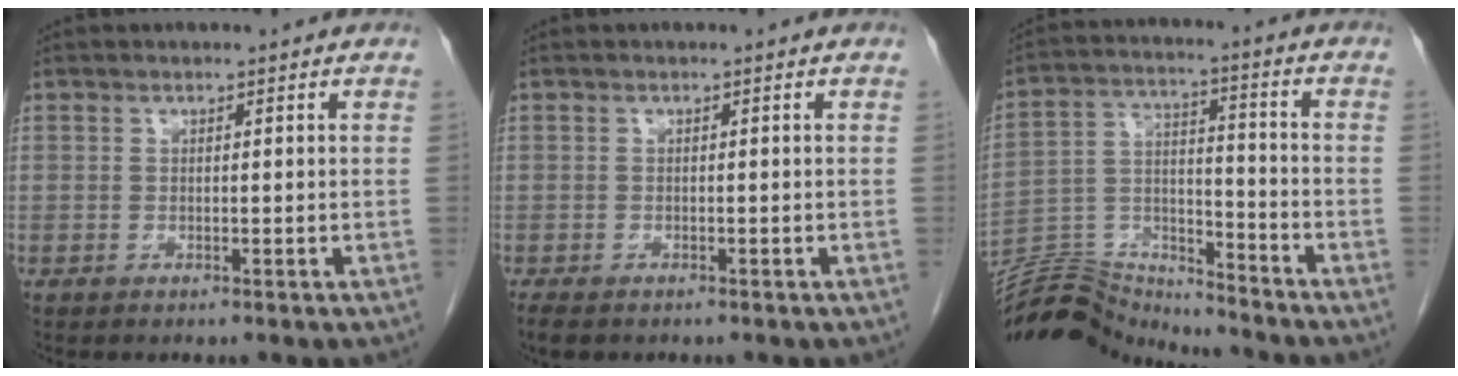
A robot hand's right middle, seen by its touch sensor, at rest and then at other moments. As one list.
[{"total": 3.3, "force": [-2.5, 1.5, 1.6], "torque": [-0.029, -0.008, -0.035]}, {"total": 12.8, "force": [-12.8, 0.0, 0.2], "torque": [-0.008, 0.034, -0.234]}]